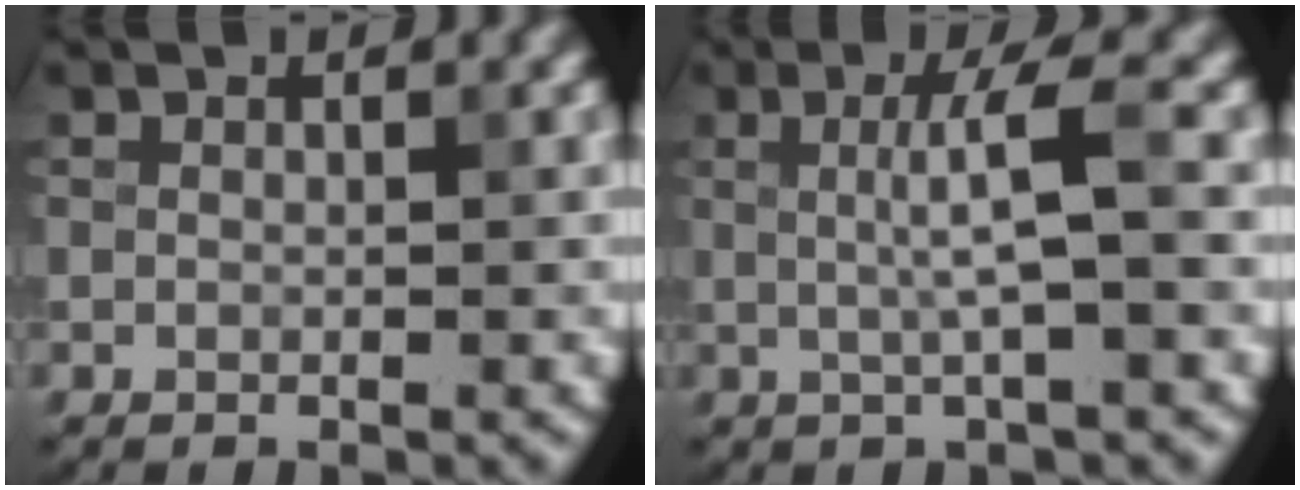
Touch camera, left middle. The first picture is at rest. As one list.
[{"total": 3.6, "force": [0.1, 0.2, 3.6], "torque": [-0.067, 0.008, 0.002]}]